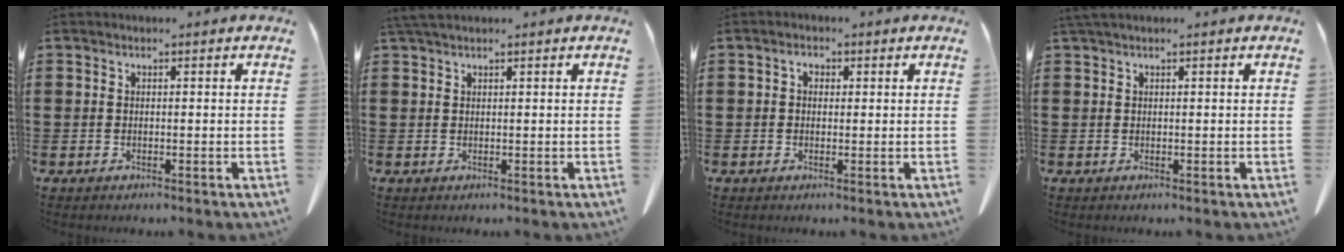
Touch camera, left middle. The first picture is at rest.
{"total": 1.8, "force": [1.4, 0.3, 1.1], "torque": [-0.026, 0.001, 0.026]}
{"total": 1.5, "force": [0.2, 1.1, 1.0], "torque": [-0.022, 0.009, 0.003]}
{"total": 0.9, "force": [0.6, 0.1, 0.7], "torque": [-0.015, 0.001, 0.012]}